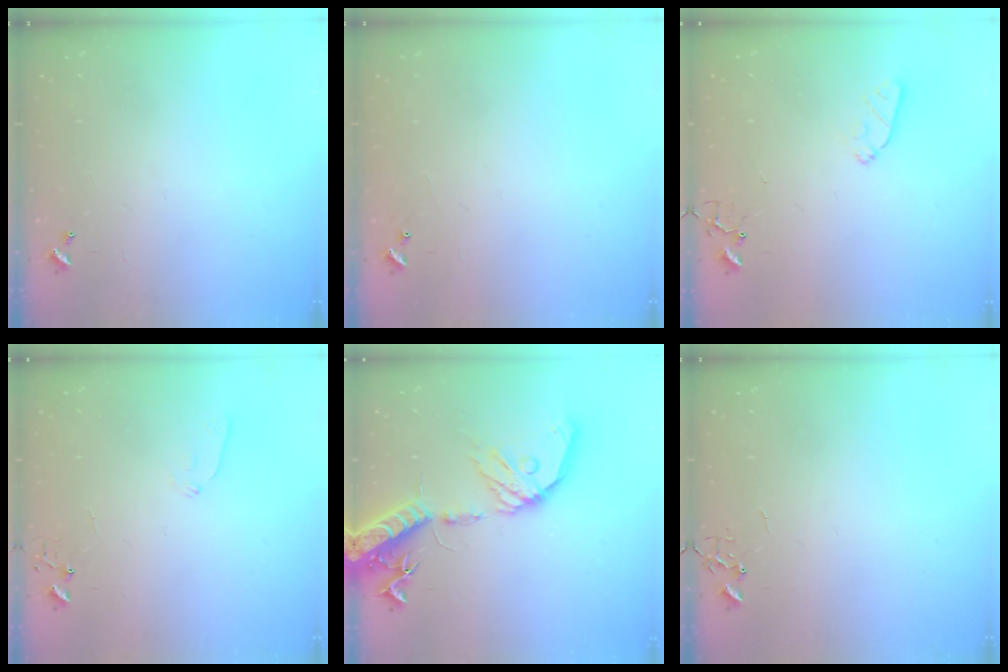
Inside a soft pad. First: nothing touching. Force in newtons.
{"total": 3.7, "press": 3.6, "slide": 0.4}
{"total": 6.2, "press": 6.2, "slide": 0.9}
{"total": 5.6, "press": 5.6, "slide": 0.6}
{"total": 20.1, "press": 19.7, "slide": 3.7}
{"total": 0.0}